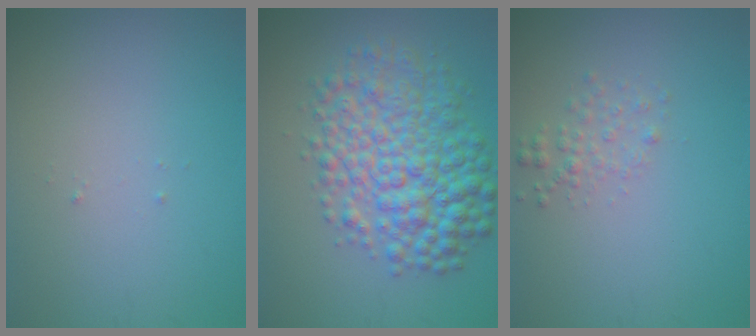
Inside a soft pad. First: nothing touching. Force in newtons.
{"total": 7.9, "press": 7.9, "slide": 0.1}
{"total": 1.4, "press": 1.4, "slide": 0.1}